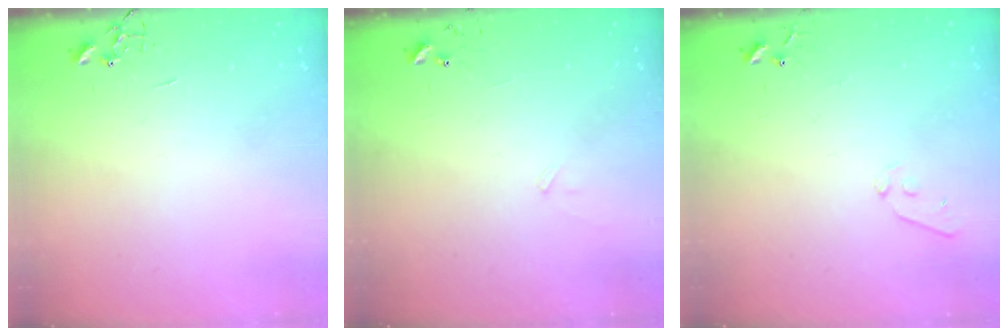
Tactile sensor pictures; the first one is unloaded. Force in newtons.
{"total": 5.8, "press": 5.8, "slide": 0.5}
{"total": 5.2, "press": 5.2, "slide": 0.5}